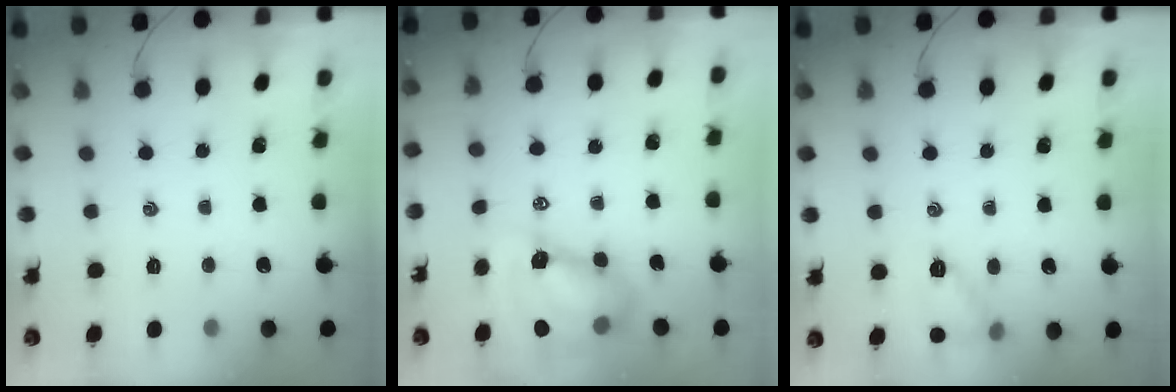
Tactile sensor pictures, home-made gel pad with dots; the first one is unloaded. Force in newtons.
{"total": 11.2, "press": 10.8, "slide": 3.2}
{"total": 10.0, "press": 9.8, "slide": 1.7}